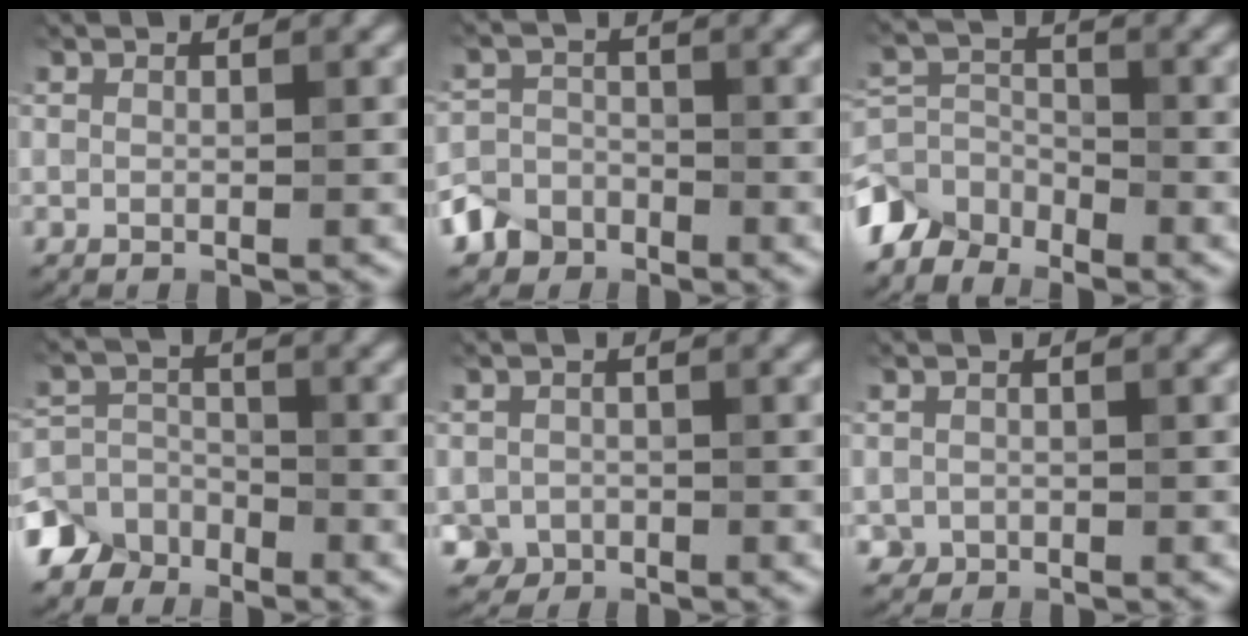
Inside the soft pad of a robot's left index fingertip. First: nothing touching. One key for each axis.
{"total": 3.4, "fx": -2.5, "fy": 2.4, "fz": 0.3, "tx": 0.000, "ty": -0.001, "tz": -0.052}
{"total": 4.6, "fx": -4.0, "fy": 2.1, "fz": 0.8, "tx": -0.019, "ty": -0.002, "tz": -0.091}
{"total": 5.8, "fx": -4.5, "fy": 3.6, "fz": 0.5, "tx": 0.018, "ty": -0.002, "tz": -0.087}
{"total": 2.3, "fx": -0.8, "fy": 2.1, "fz": 0.6, "tx": -0.007, "ty": -0.005, "tz": -0.017}
{"total": 0.9, "fx": -0.1, "fy": 0.9, "fz": 0.0, "tx": 0.003, "ty": -0.002, "tz": -0.004}